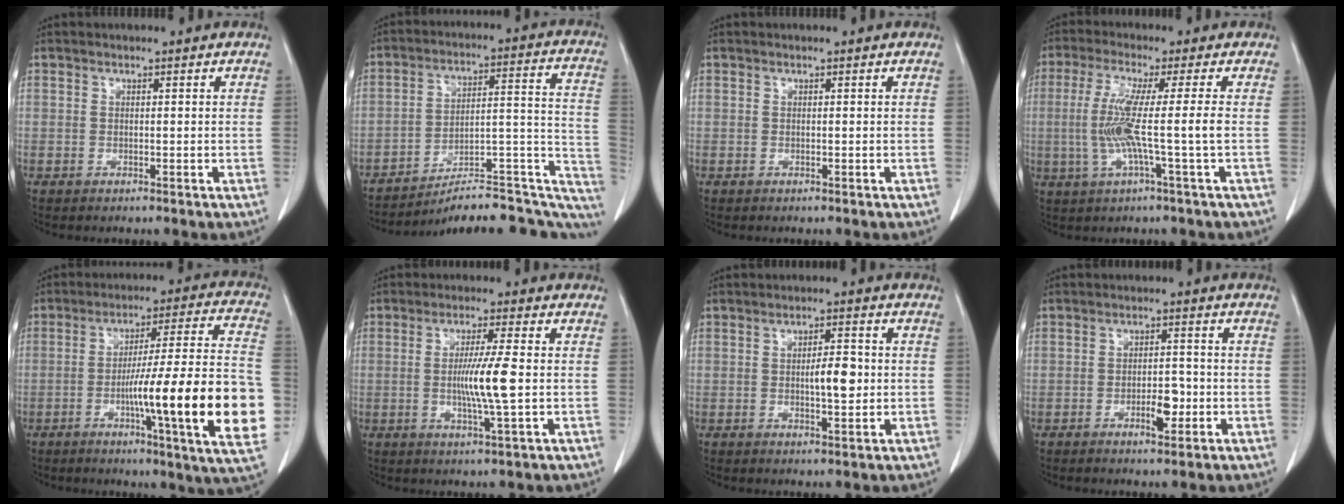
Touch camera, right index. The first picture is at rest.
{"total": 19.6, "force": [-16.2, 7.0, 8.4], "torque": [-0.044, 0.084, -0.210]}
{"total": 0.0}
{"total": 8.3, "force": [-0.7, -1.5, 8.1], "torque": [-0.167, -0.006, -0.014]}
{"total": 22.6, "force": [-5.1, 0.1, 22.0], "torque": [-0.260, 0.001, -0.074]}
{"total": 7.1, "force": [-0.5, -0.5, 7.0], "torque": [-0.130, -0.011, -0.009]}
{"total": 4.7, "force": [-0.2, 1.3, 4.5], "torque": [-0.071, 0.002, 0.000]}
{"total": 1.3, "force": [-0.5, -0.1, 1.1], "torque": [-0.024, -0.002, -0.009]}